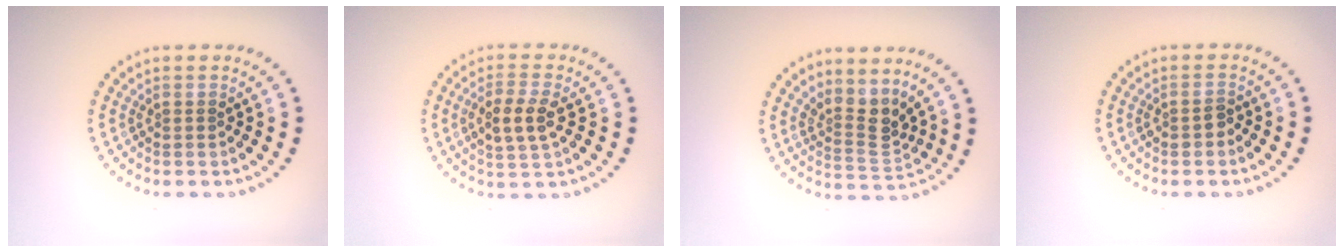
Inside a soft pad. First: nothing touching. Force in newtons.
{"total": 3.4, "press": 3.3, "slide": 0.8}
{"total": 3.0, "press": 2.1, "slide": 2.1}
{"total": 1.2, "press": 1.1, "slide": 0.3}